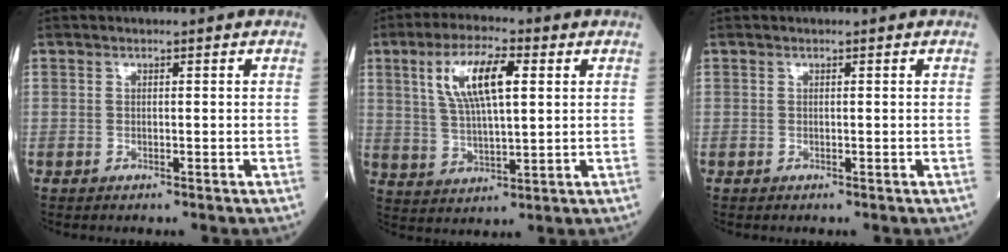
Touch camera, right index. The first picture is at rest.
{"total": 10.4, "force": [3.4, 2.8, 9.4], "torque": [-0.187, 0.012, 0.067]}
{"total": 0.0}